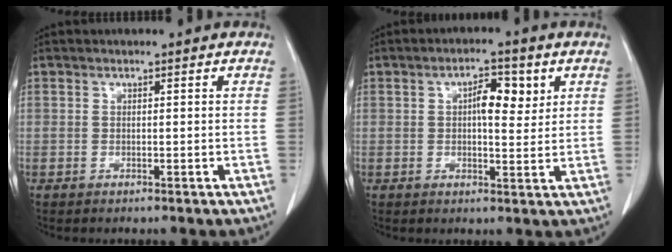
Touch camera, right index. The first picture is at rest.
{"total": 5.3, "force": [1.7, 2.1, 4.5], "torque": [-0.073, 0.008, 0.026]}